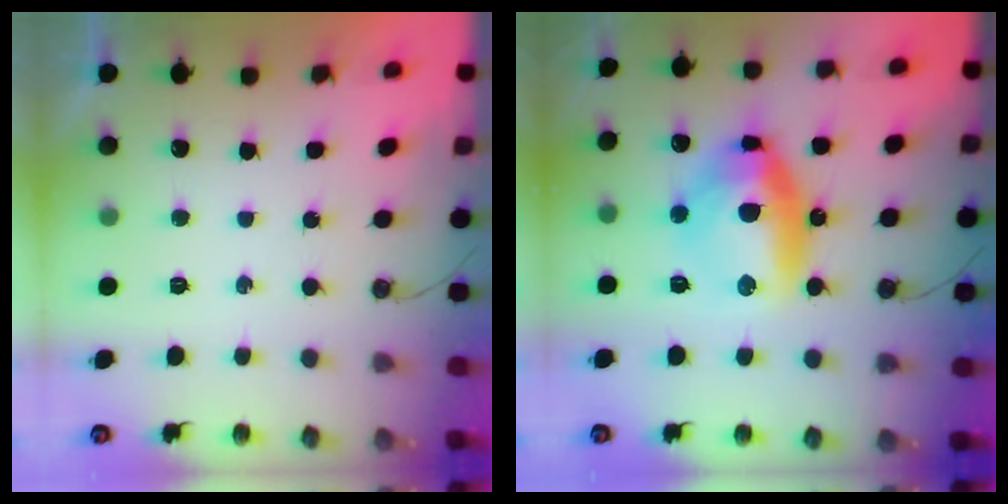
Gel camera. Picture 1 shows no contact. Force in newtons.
{"total": 14.3, "press": 14.2, "slide": 2.3}